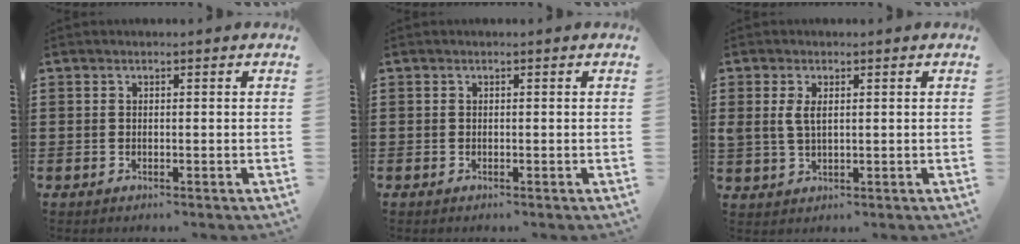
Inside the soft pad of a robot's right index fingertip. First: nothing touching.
{"total": 0.0}
{"total": 2.9, "force": [0.9, 1.3, 2.5], "torque": [-0.059, 0.004, 0.012]}